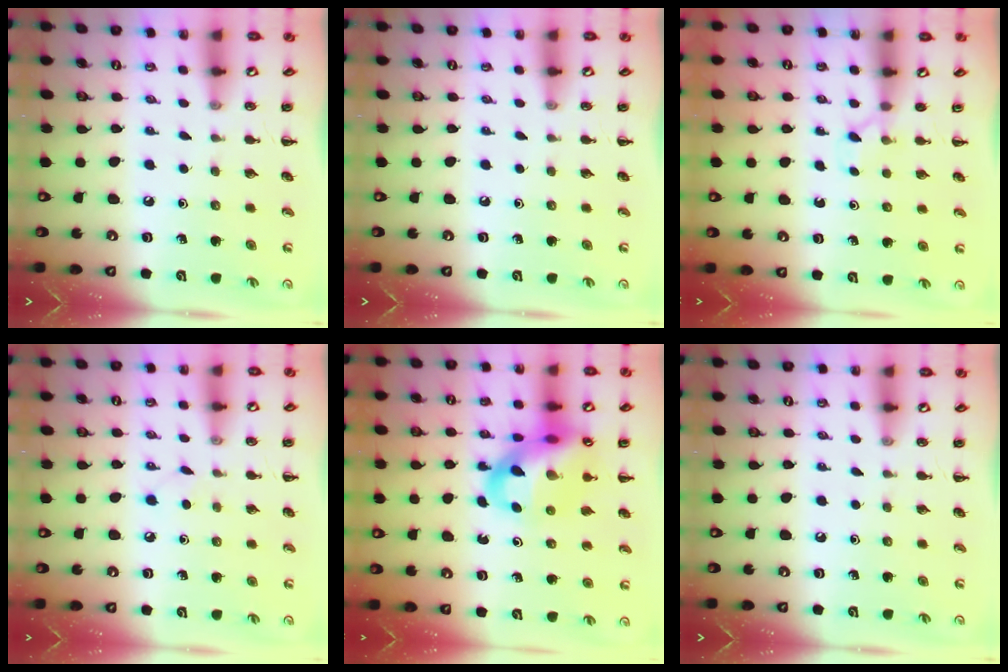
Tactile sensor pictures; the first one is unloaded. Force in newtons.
{"total": 0.0}
{"total": 2.4, "press": 2.3, "slide": 0.7}
{"total": 2.7, "press": 2.6, "slide": 0.9}
{"total": 17.7, "press": 17.3, "slide": 3.7}
{"total": 0.0}